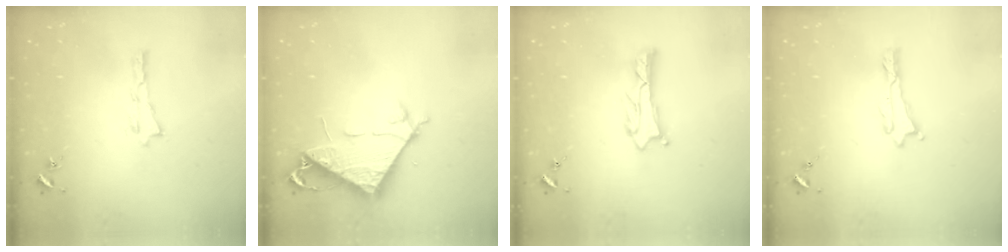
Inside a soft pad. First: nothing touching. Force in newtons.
{"total": 7.3, "press": 7.3, "slide": 0.8}
{"total": 1.1, "press": 1.1, "slide": 0.2}
{"total": 0.0}